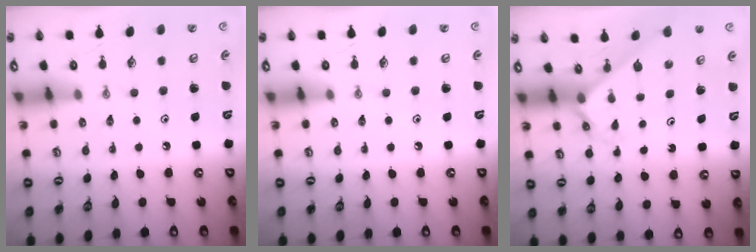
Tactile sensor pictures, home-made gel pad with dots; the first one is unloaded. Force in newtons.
{"total": 0.0}
{"total": 2.3, "press": 2.3, "slide": 0.2}